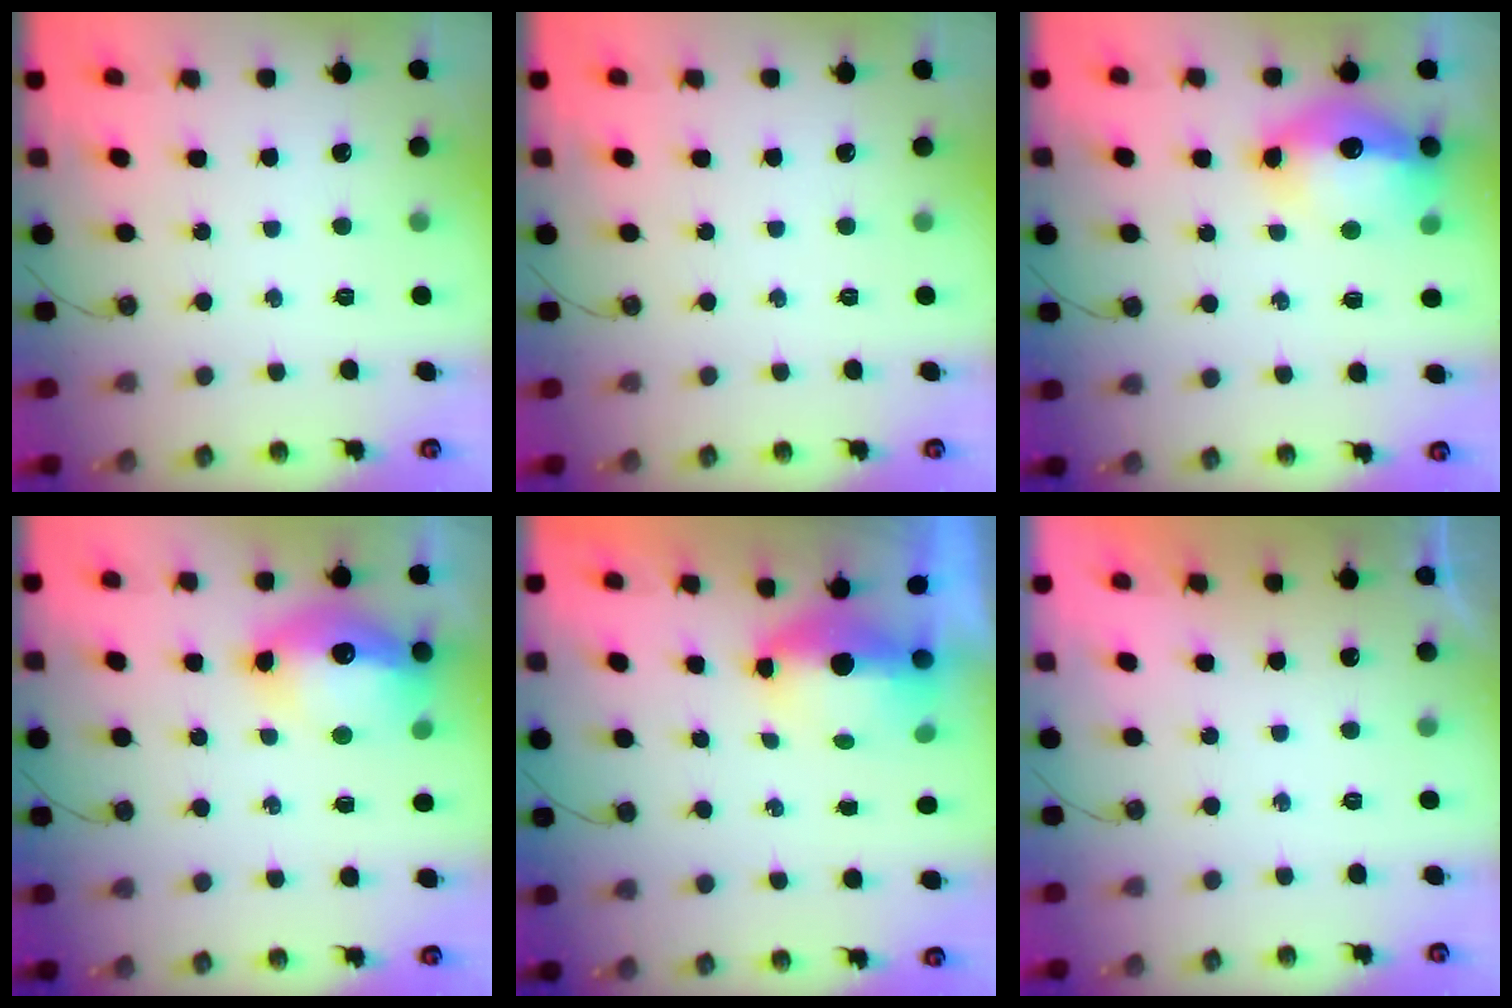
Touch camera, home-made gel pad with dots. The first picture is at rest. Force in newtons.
{"total": 0.0}
{"total": 16.0, "press": 15.9, "slide": 1.8}
{"total": 15.3, "press": 15.2, "slide": 1.3}
{"total": 8.4, "press": 7.1, "slide": 4.6}
{"total": 0.0}